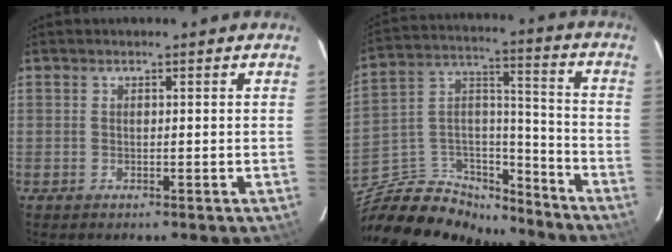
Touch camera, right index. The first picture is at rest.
{"total": 20.1, "force": [-15.7, 10.1, 7.6], "torque": [-0.177, 0.059, -0.250]}